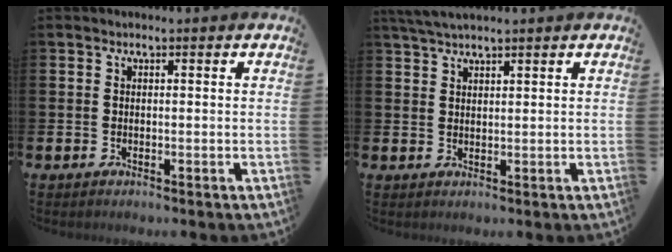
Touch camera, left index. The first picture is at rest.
{"total": 3.2, "force": [2.8, 0.5, 1.3], "torque": [-0.036, 0.000, 0.054]}